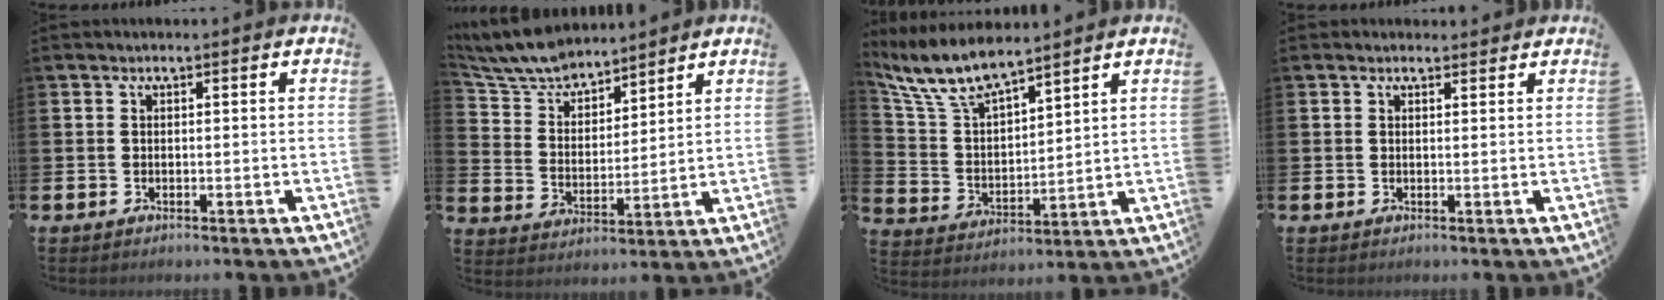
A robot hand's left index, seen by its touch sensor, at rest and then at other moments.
{"total": 7.6, "force": [7.1, 2.1, 1.7], "torque": [-0.073, -0.036, 0.129]}
{"total": 8.6, "force": [7.7, 1.8, 3.3], "torque": [-0.102, -0.033, 0.140]}
{"total": 0.9, "force": [0.8, 0.4, 0.2], "torque": [0.003, 0.002, 0.013]}